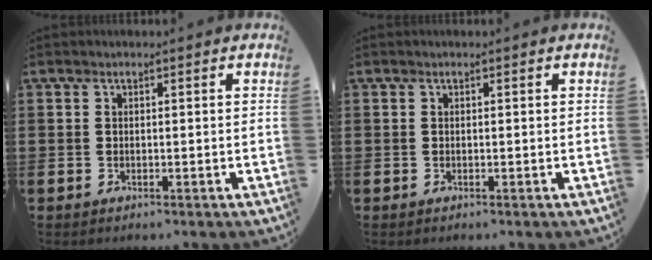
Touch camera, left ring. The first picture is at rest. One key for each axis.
{"total": 0.0}